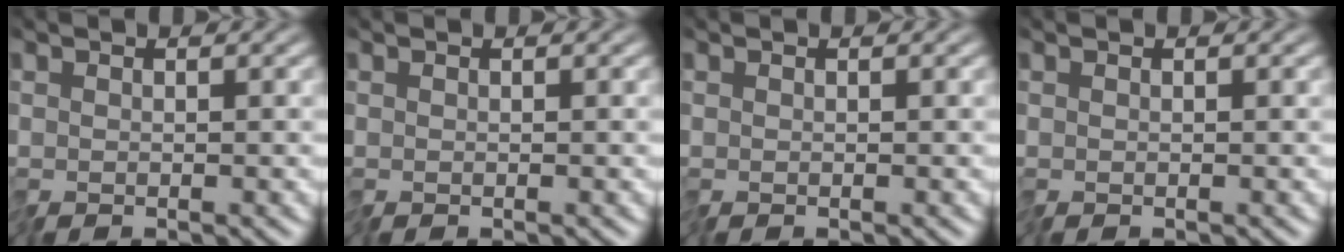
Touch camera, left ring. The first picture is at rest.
{"total": 0.0}
{"total": 0.0}
{"total": 0.0}